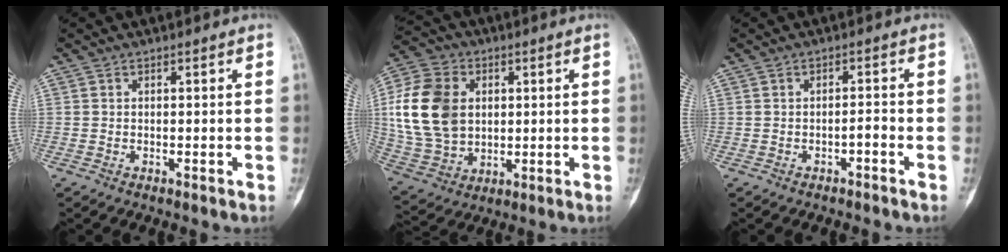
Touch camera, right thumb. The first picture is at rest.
{"total": 17.6, "force": [2.5, 13.2, 11.4], "torque": [-0.204, 0.003, 0.051]}
{"total": 1.5, "force": [-0.9, 0.6, 1.1], "torque": [-0.018, 0.017, -0.013]}